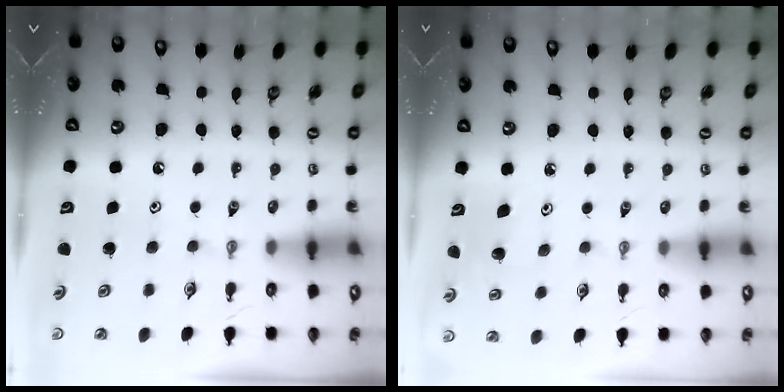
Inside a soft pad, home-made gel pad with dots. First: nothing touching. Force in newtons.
{"total": 4.0, "press": 3.6, "slide": 1.8}